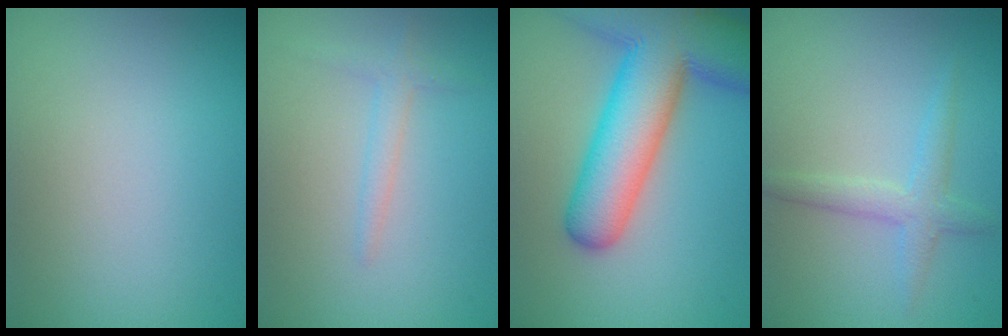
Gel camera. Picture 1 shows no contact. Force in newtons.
{"total": 1.6, "press": 1.6, "slide": 0.1}
{"total": 13.1, "press": 13.1, "slide": 0.7}
{"total": 2.3, "press": 2.3, "slide": 0.1}